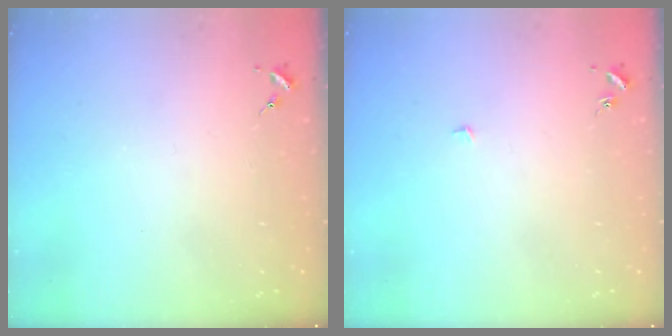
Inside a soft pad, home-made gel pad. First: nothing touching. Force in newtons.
{"total": 2.1, "press": 2.1, "slide": 0.1}